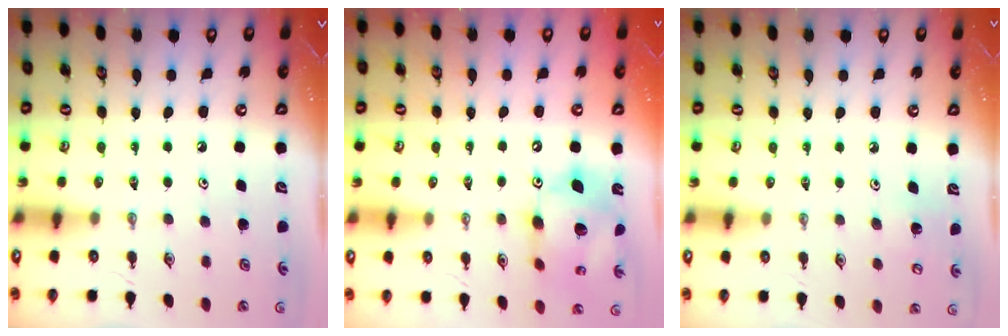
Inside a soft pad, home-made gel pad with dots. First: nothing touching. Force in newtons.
{"total": 13.7, "press": 13.6, "slide": 1.4}
{"total": 5.3, "press": 5.3, "slide": 0.3}